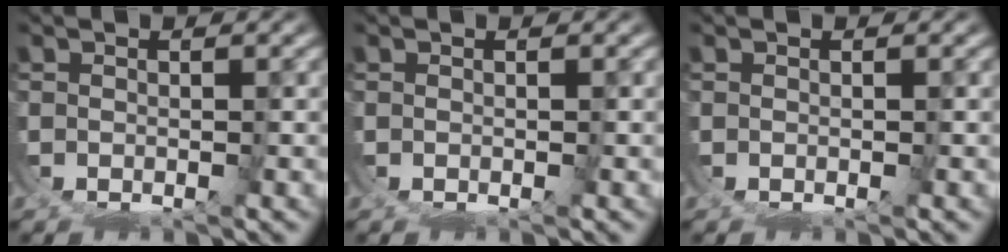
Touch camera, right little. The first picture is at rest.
{"total": 0.0}
{"total": 0.0}